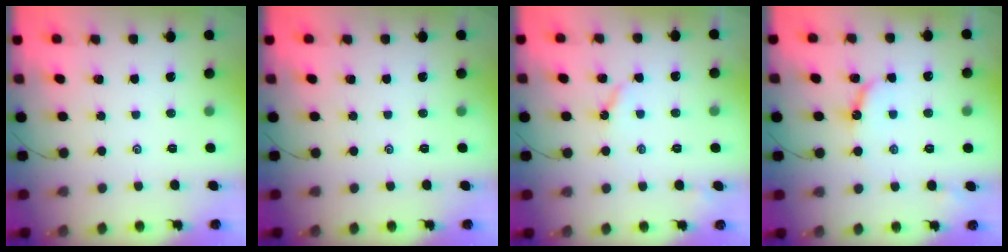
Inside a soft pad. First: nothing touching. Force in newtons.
{"total": 0.0}
{"total": 3.4, "press": 3.4, "slide": 0.6}
{"total": 6.8, "press": 6.7, "slide": 0.6}